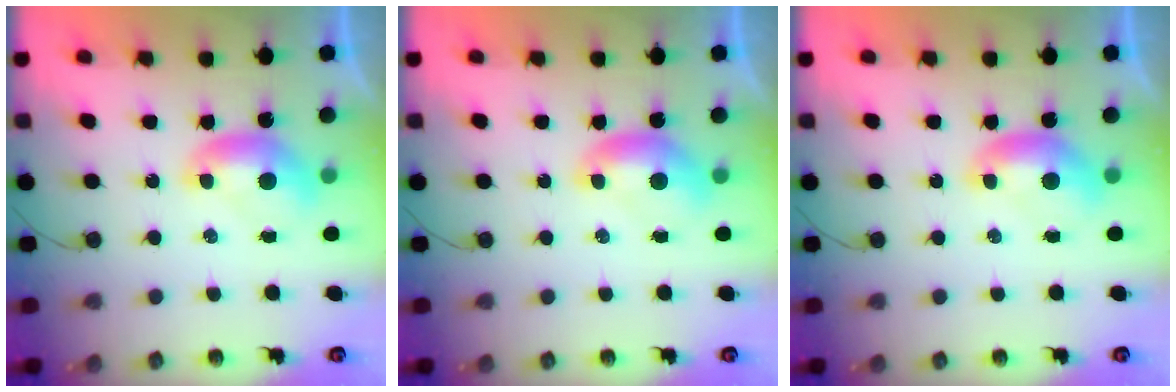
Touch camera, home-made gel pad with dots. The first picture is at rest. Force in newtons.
{"total": 0.0}
{"total": 0.0}